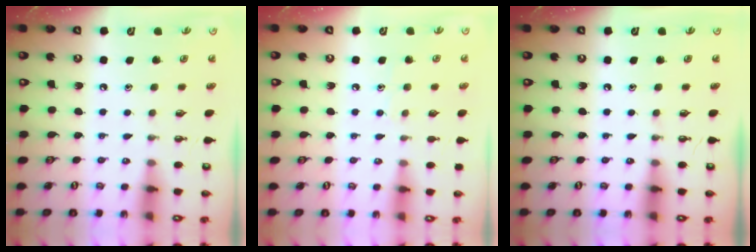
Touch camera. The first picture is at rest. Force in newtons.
{"total": 6.2, "press": 6.1, "slide": 0.7}
{"total": 0.0}